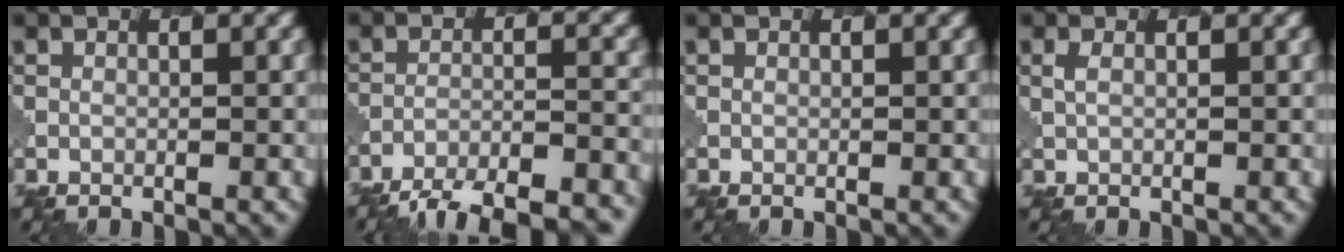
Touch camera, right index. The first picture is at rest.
{"total": 10.1, "force": [-9.0, 2.3, 4.1], "torque": [-0.060, -0.010, -0.120]}
{"total": 0.0}
{"total": 1.0, "force": [0.6, 0.3, 0.7], "torque": [-0.017, 0.000, 0.013]}